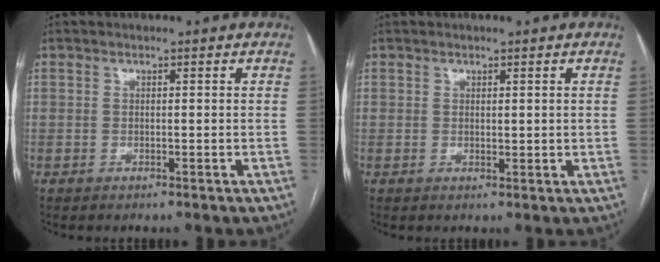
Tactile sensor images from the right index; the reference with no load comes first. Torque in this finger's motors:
{"motor_torque": [-0.17, 0.59, -0.04, 0.00]}